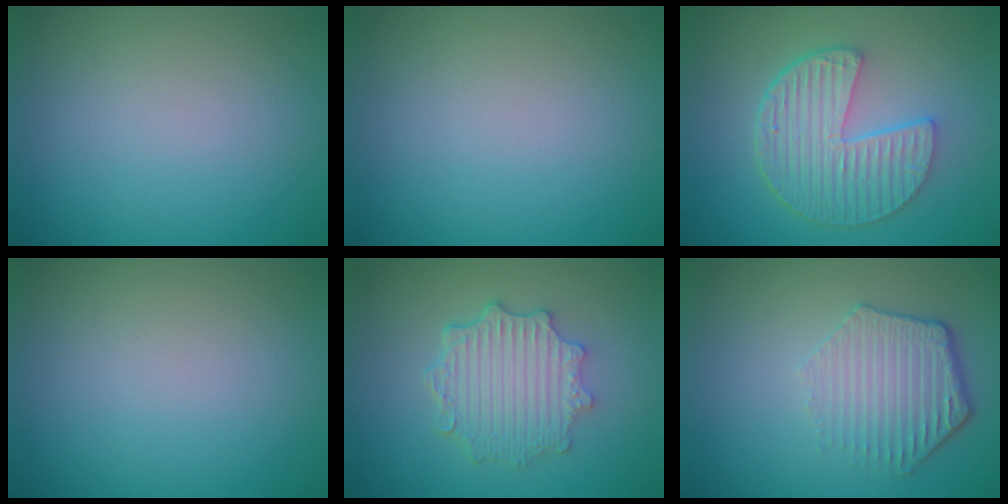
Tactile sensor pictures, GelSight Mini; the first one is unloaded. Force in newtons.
{"total": 0.0}
{"total": 6.3, "press": 4.6, "slide": 4.4}
{"total": 0.0}
{"total": 4.7, "press": 3.8, "slide": 2.8}
{"total": 4.2, "press": 3.3, "slide": 2.7}